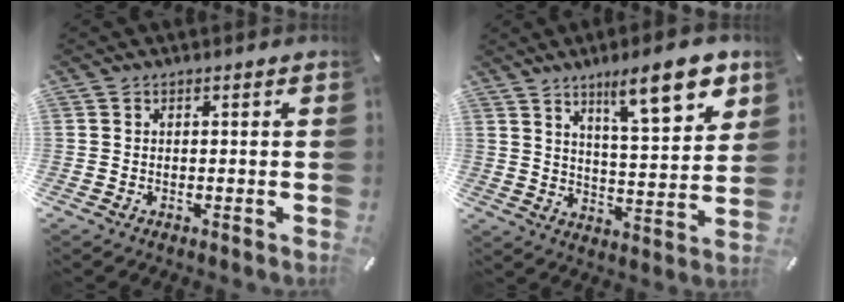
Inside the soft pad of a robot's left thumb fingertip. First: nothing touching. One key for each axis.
{"total": 14.4, "fx": 9.2, "fy": 4.2, "fz": 10.3, "tx": -0.145, "ty": -0.050, "tz": 0.147}